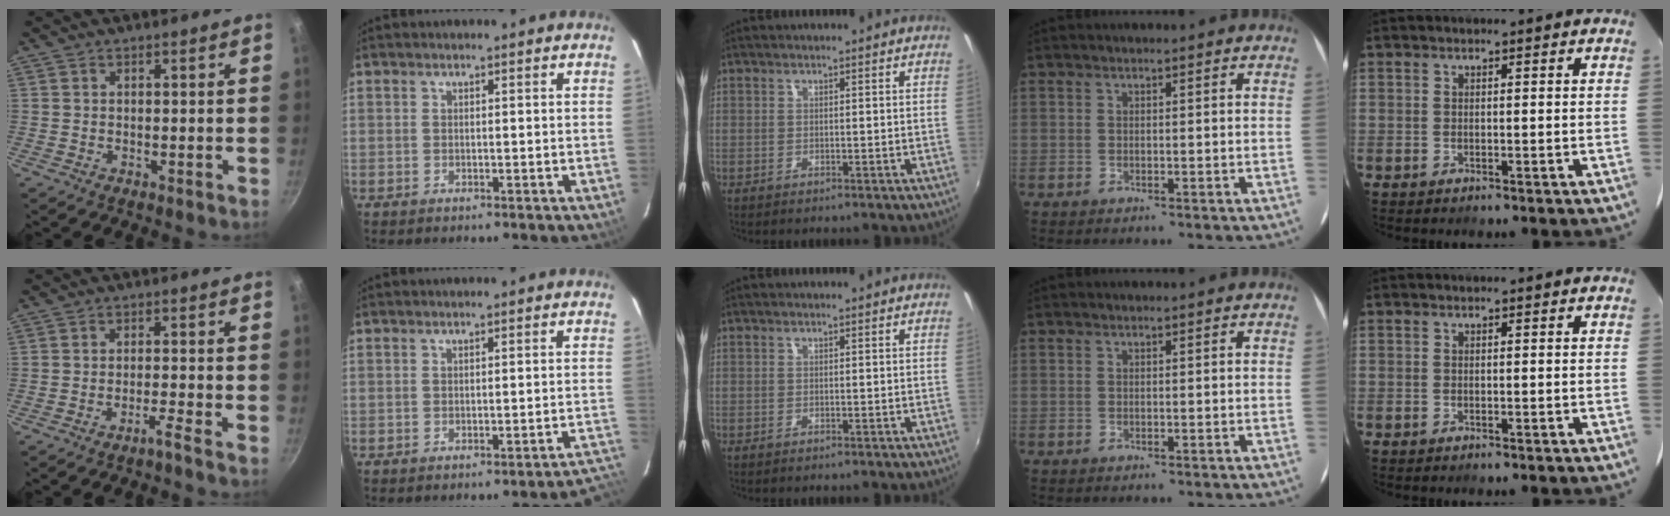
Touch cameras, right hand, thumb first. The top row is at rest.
{"thumb": {"total": 2.3, "force": [-1.8, -0.6, 1.4], "torque": [-0.035, 0.016, -0.029]}, "index": {"total": 4.5, "force": [-4.0, 0.9, 1.9], "torque": [-0.002, 0.021, -0.035]}}